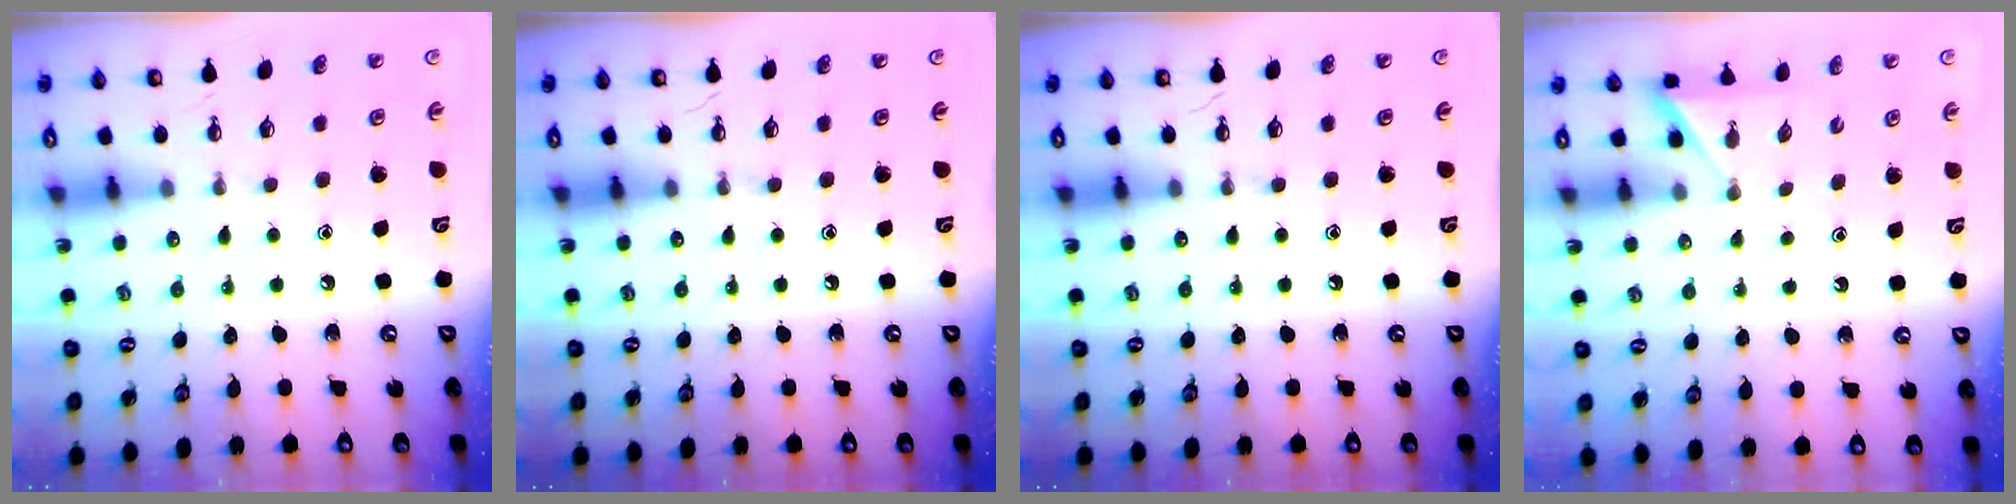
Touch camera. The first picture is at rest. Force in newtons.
{"total": 0.0}
{"total": 0.0}
{"total": 2.5, "press": 2.5, "slide": 0.2}